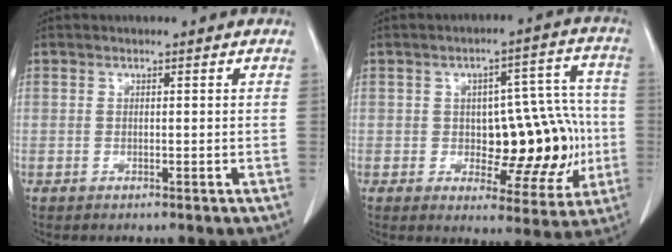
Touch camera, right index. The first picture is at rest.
{"total": 13.7, "force": [-1.7, 6.7, 11.9], "torque": [-0.135, 0.031, -0.009]}